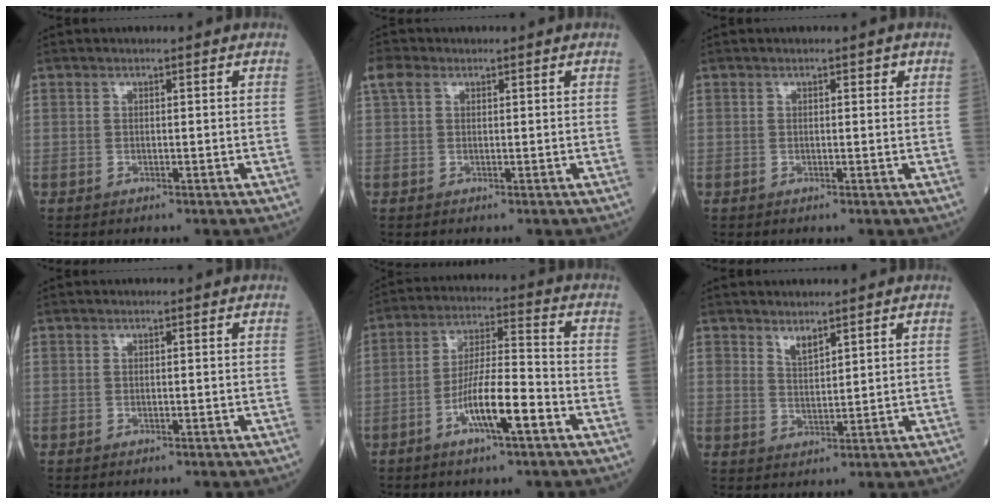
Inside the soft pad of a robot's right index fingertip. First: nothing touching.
{"total": 2.4, "force": [1.1, 1.8, 1.3], "torque": [-0.038, 0.022, 0.022]}
{"total": 0.8, "force": [0.4, 0.4, 0.5], "torque": [-0.002, 0.001, 0.002]}
{"total": 0.0}
{"total": 10.0, "force": [-4.5, 1.3, 8.8], "torque": [-0.159, 0.002, -0.080]}
{"total": 2.6, "force": [2.2, 0.8, 1.2], "torque": [-0.023, -0.013, 0.046]}